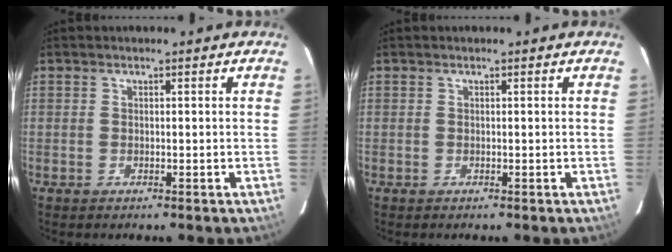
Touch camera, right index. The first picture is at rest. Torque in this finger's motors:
{"motor_torque": [-0.05, 0.12, -0.02, 0.00]}